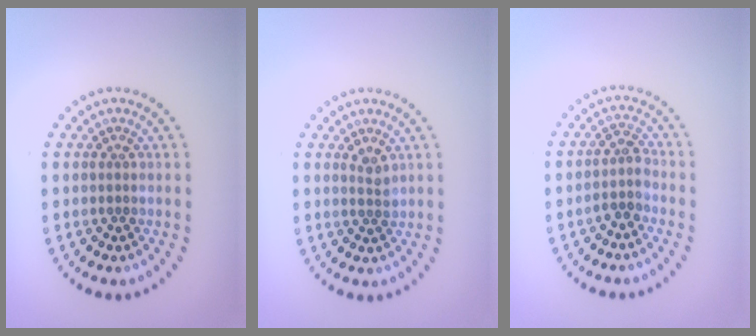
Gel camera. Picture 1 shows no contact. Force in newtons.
{"total": 1.1, "press": 0.9, "slide": 0.7}
{"total": 1.9, "press": 1.5, "slide": 1.1}